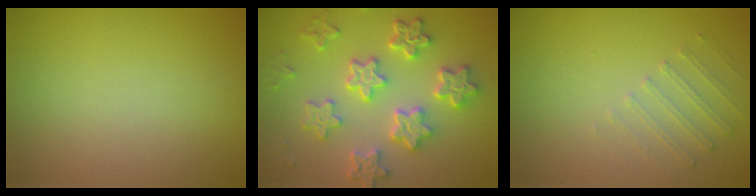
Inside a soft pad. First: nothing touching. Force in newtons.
{"total": 5.4, "press": 5.0, "slide": 2.2}
{"total": 1.3, "press": 0.9, "slide": 1.0}